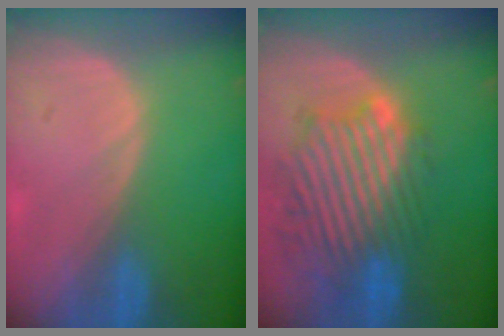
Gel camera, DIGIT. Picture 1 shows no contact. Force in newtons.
{"total": 11.7, "press": 10.7, "slide": 5.0}